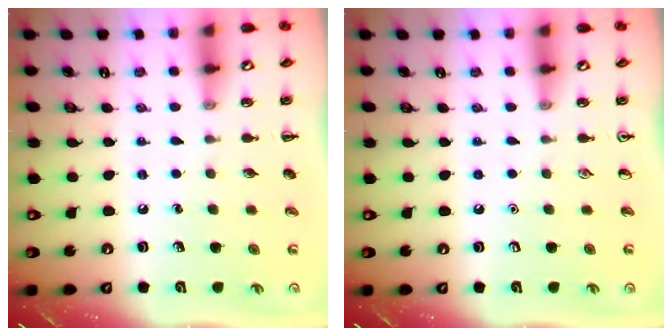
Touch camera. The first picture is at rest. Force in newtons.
{"total": 0.0}